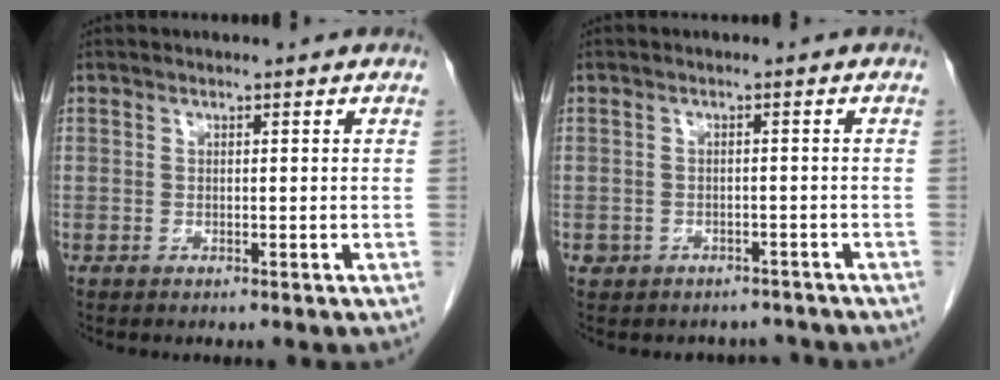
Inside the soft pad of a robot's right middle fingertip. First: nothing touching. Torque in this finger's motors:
{"motor_torque": [0.04, -0.02, 0.00, 0.00]}